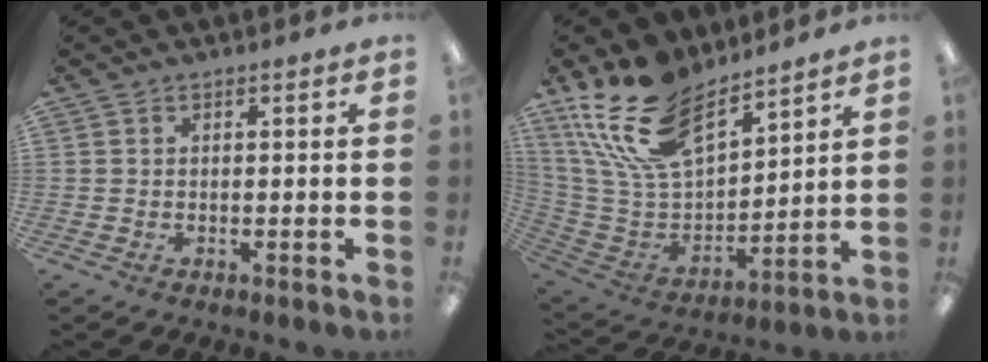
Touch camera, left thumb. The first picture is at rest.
{"total": 21.3, "force": [15.0, 10.1, 11.3], "torque": [-0.251, -0.081, 0.278]}